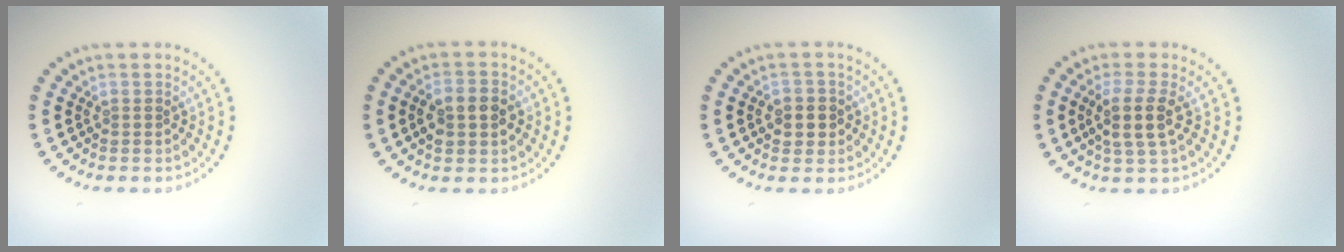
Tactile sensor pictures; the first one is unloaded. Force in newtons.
{"total": 3.5, "press": 3.5, "slide": 0.2}
{"total": 2.3, "press": 2.3, "slide": 0.5}
{"total": 3.0, "press": 2.6, "slide": 1.4}